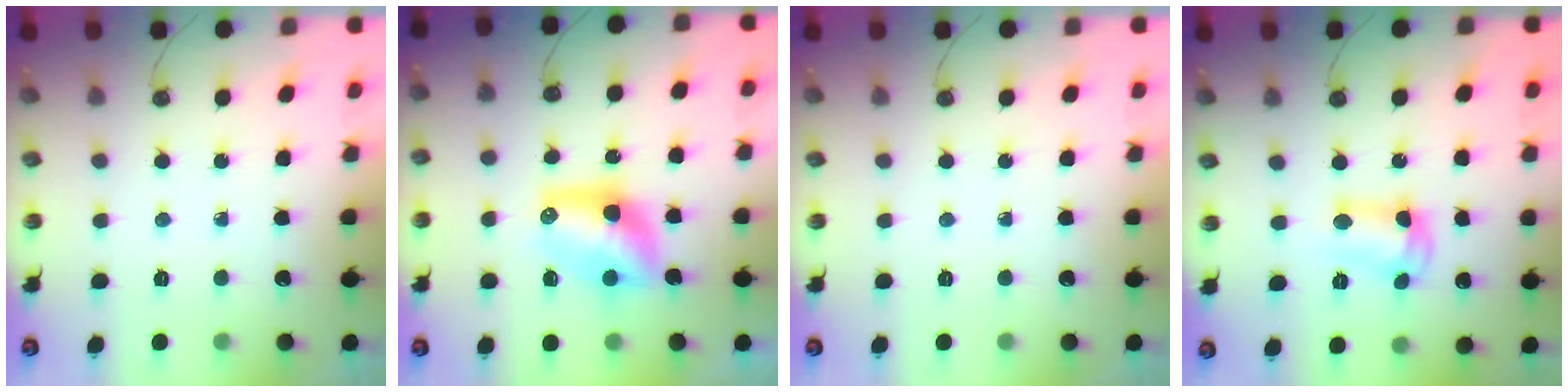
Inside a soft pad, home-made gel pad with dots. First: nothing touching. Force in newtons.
{"total": 9.3, "press": 9.2, "slide": 0.6}
{"total": 0.0}
{"total": 7.4, "press": 7.4, "slide": 0.4}